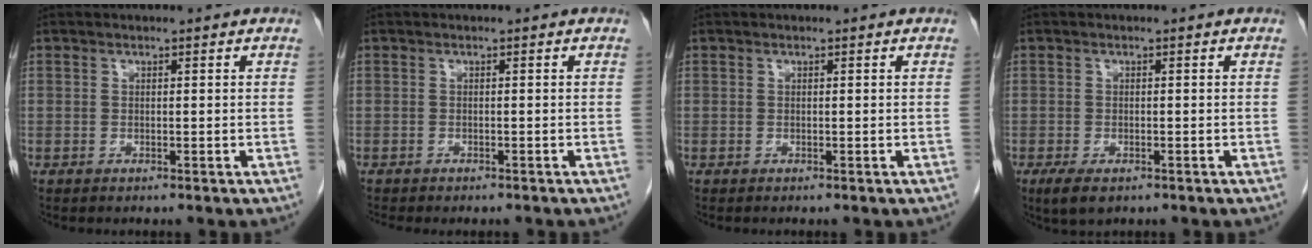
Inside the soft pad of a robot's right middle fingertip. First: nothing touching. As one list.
[{"total": 2.7, "force": [-2.5, 0.6, 1.1], "torque": [-0.018, -0.007, -0.029]}, {"total": 0.0}, {"total": 3.3, "force": [-2.0, 1.3, 2.3], "torque": [-0.050, -0.009, -0.027]}]